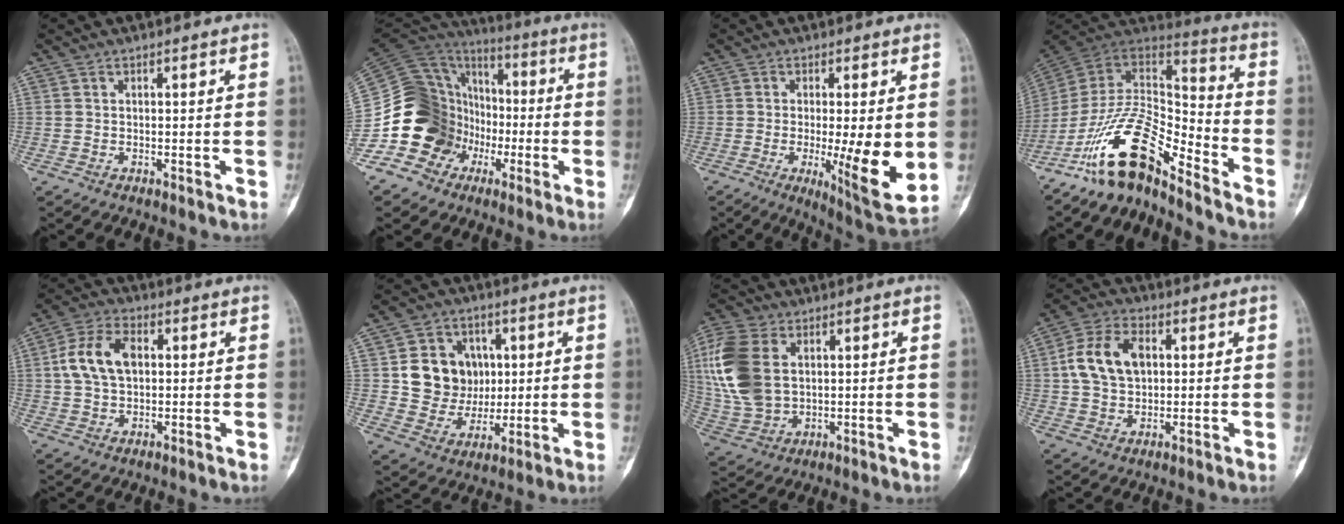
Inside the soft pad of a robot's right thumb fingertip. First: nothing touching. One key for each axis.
{"total": 21.4, "fx": -6.2, "fy": 18.2, "fz": 9.5, "tx": -0.154, "ty": 0.094, "tz": -0.105}
{"total": 11.8, "fx": -1.4, "fy": 2.3, "fz": 11.5, "tx": -0.163, "ty": -0.029, "tz": -0.016}
{"total": 17.3, "fx": -11.9, "fy": 6.3, "fz": 10.9, "tx": -0.173, "ty": 0.101, "tz": -0.219}
{"total": 10.1, "fx": 1.5, "fy": 6.4, "fz": 7.6, "tx": -0.143, "ty": 0.016, "tz": 0.027}
{"total": 12.9, "fx": 1.9, "fy": 11.4, "fz": 5.7, "tx": -0.041, "ty": 0.000, "tz": 0.045}
{"total": 17.7, "fx": 3.8, "fy": 11.8, "fz": 12.6, "tx": -0.293, "ty": -0.007, "tz": 0.083}
{"total": 11.1, "fx": 1.7, "fy": 7.4, "fz": 8.0, "tx": -0.140, "ty": 0.013, "tz": 0.028}